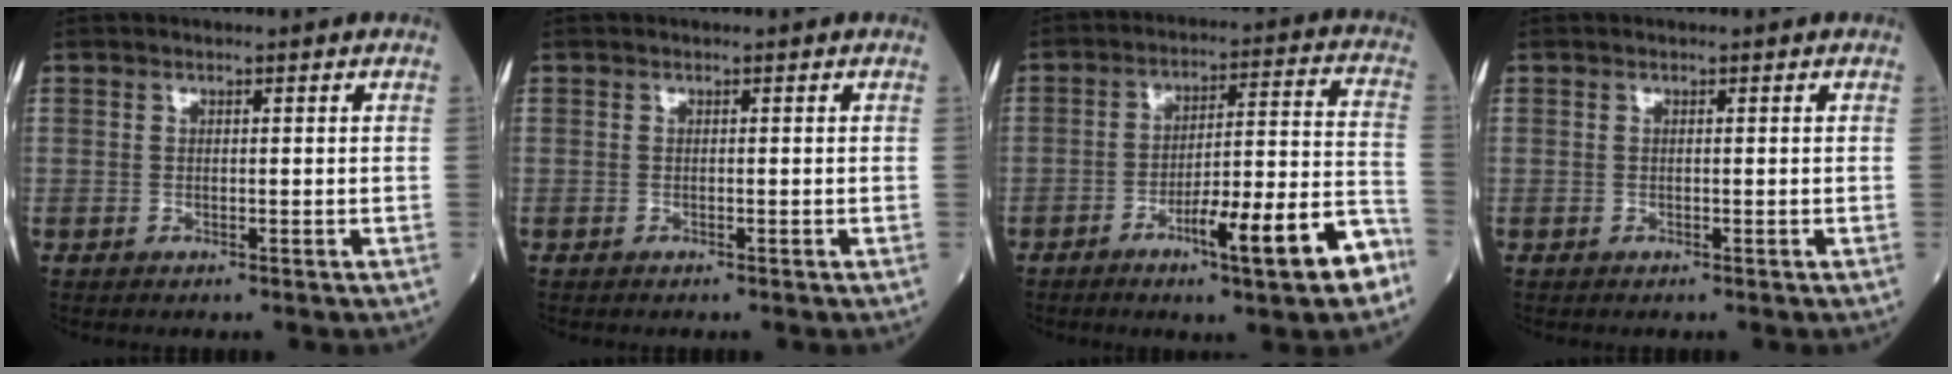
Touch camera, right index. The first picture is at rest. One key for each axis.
{"total": 0.0}
{"total": 14.0, "fx": -7.3, "fy": 1.1, "fz": 11.9, "tx": -0.174, "ty": 0.013, "tz": -0.104}
{"total": 0.0}